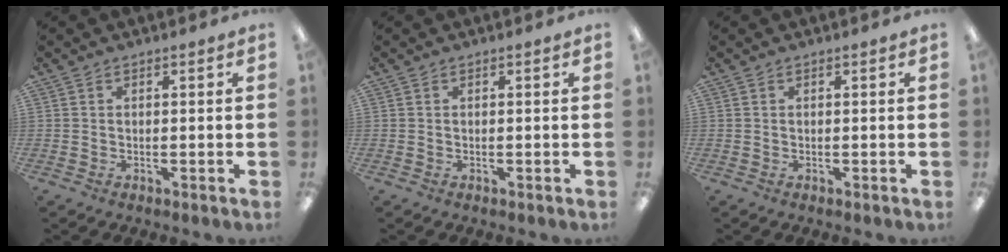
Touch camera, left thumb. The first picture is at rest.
{"total": 0.0}
{"total": 0.0}